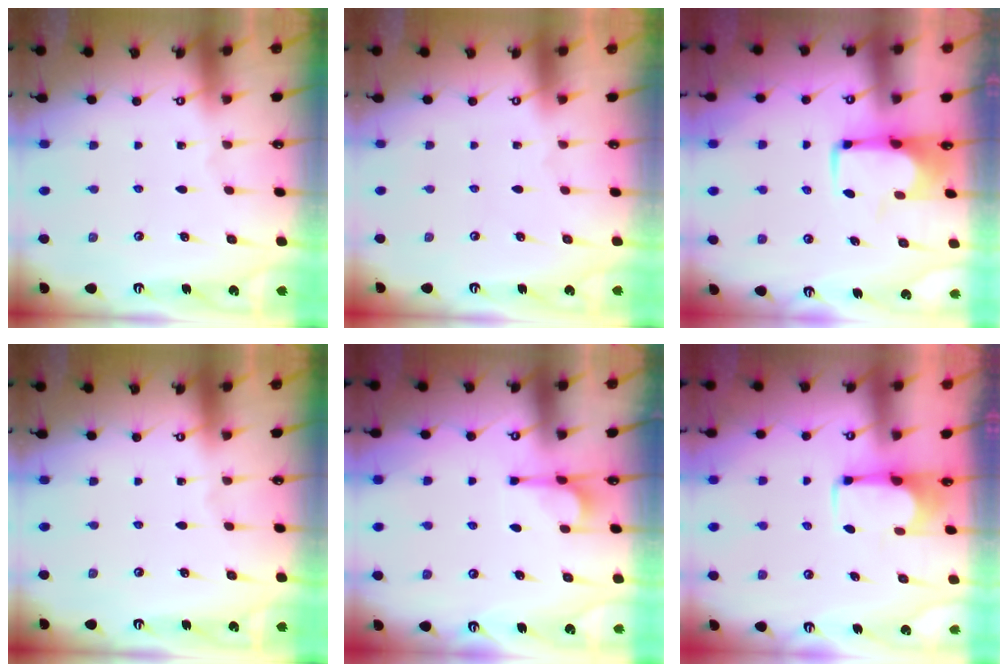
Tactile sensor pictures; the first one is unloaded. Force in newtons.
{"total": 1.5, "press": 1.4, "slide": 0.6}
{"total": 1.0, "press": 0.8, "slide": 0.6}
{"total": 0.0}
{"total": 4.5, "press": 4.5, "slide": 0.7}
{"total": 1.7, "press": 1.6, "slide": 0.7}